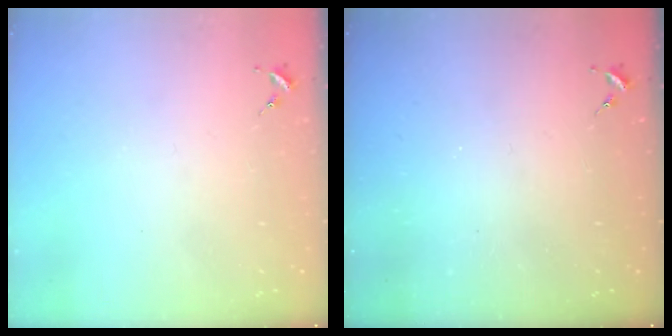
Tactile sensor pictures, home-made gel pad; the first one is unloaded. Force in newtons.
{"total": 0.0}